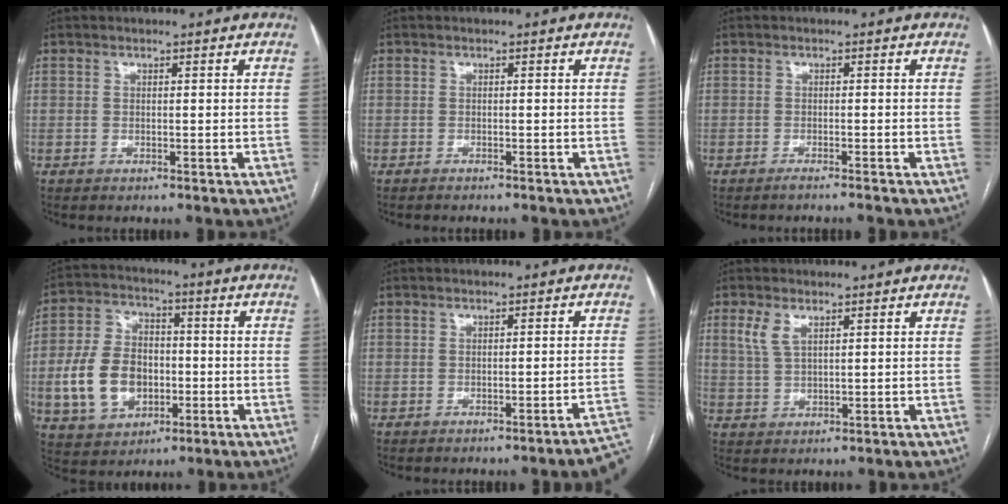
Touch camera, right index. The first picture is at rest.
{"total": 2.1, "force": [-1.9, 0.1, 0.9], "torque": [-0.012, -0.002, -0.020]}
{"total": 2.4, "force": [-2.1, -0.4, 1.1], "torque": [-0.008, 0.003, -0.026]}
{"total": 12.1, "force": [-2.2, 8.7, 8.2], "torque": [-0.185, 0.023, -0.029]}
{"total": 4.3, "force": [-3.7, -0.4, 2.3], "torque": [0.001, 0.002, -0.043]}
{"total": 3.6, "force": [1.9, 1.4, 2.7], "torque": [-0.067, 0.010, 0.047]}